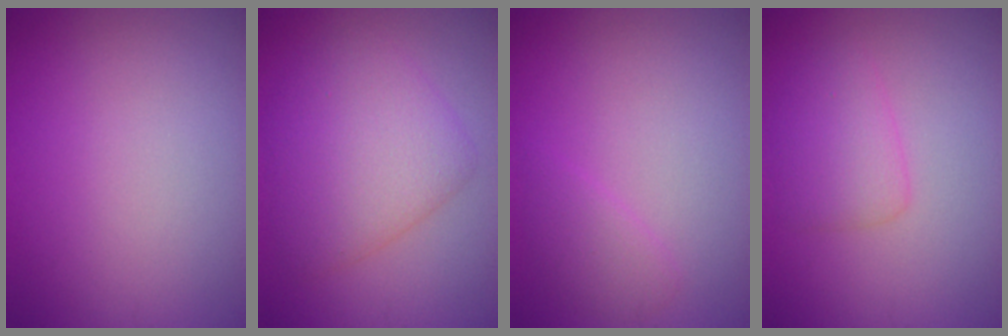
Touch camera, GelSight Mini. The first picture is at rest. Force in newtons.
{"total": 5.7, "press": 5.7, "slide": 0.2}
{"total": 1.6, "press": 1.6, "slide": 0.0}
{"total": 2.5, "press": 2.5, "slide": 0.2}